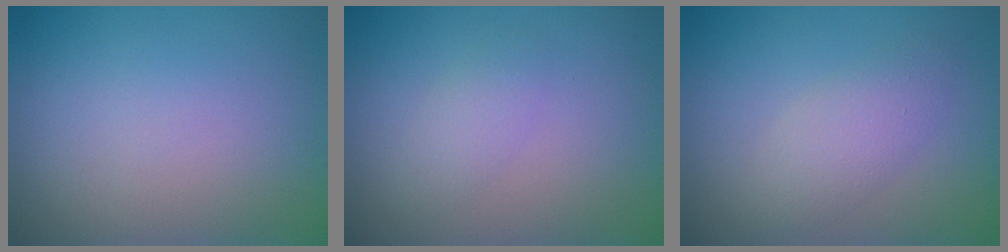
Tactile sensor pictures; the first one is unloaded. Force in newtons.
{"total": 1.5, "press": 1.5, "slide": 0.0}
{"total": 2.8, "press": 2.8, "slide": 0.2}